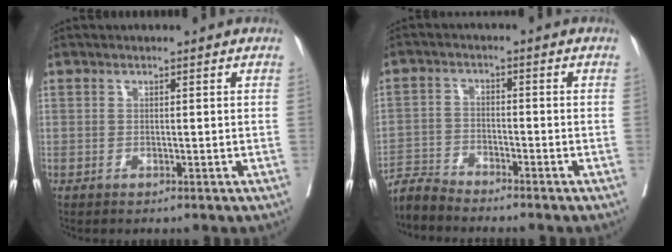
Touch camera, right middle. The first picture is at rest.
{"total": 3.9, "force": [-3.8, -0.4, -0.4], "torque": [0.011, -0.015, -0.074]}